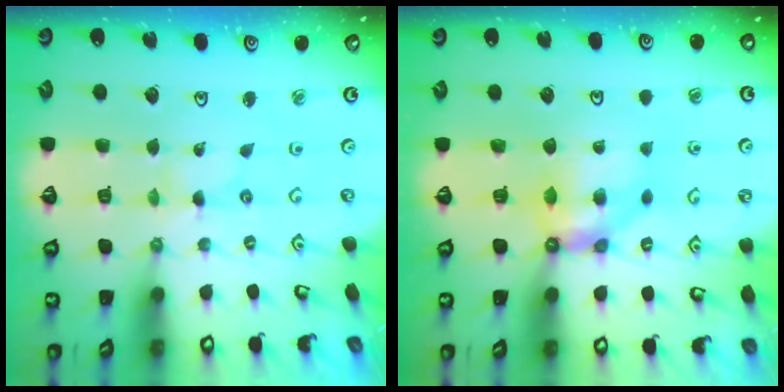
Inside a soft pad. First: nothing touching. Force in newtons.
{"total": 7.3, "press": 7.2, "slide": 0.6}